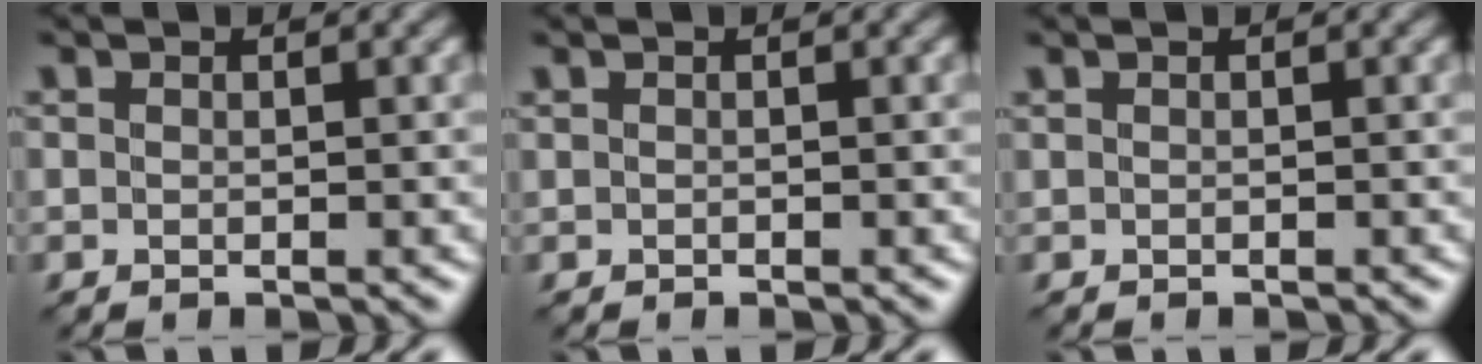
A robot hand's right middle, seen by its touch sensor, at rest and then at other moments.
{"total": 0.0}
{"total": 0.0}